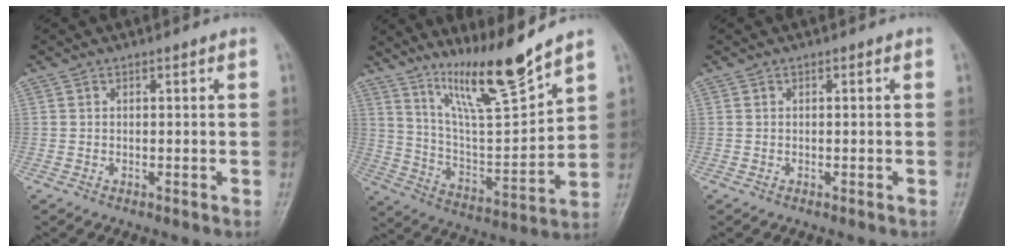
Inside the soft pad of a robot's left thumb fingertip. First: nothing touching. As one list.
[{"total": 14.6, "force": [11.5, 1.0, 9.0], "torque": [-0.139, -0.084, 0.215]}, {"total": 0.0}]